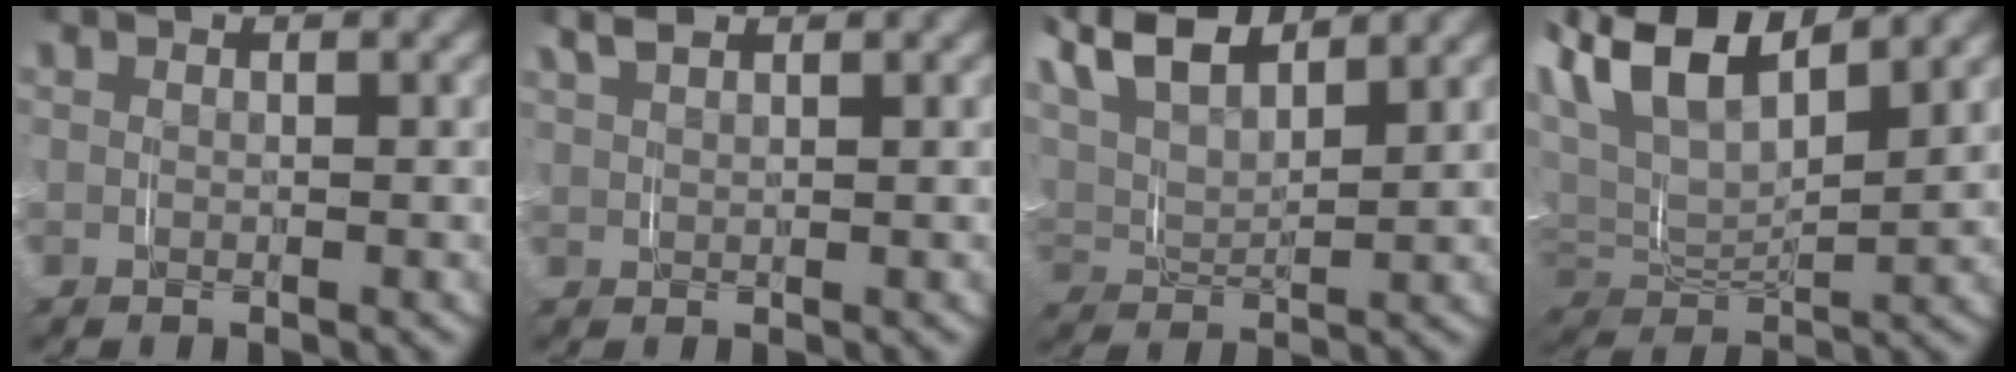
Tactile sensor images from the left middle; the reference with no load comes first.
{"total": 1.4, "force": [1.3, 0.2, 0.5], "torque": [-0.012, 0.002, 0.026]}
{"total": 7.7, "force": [4.3, 4.1, 4.9], "torque": [-0.123, 0.004, 0.066]}
{"total": 11.6, "force": [4.0, 8.2, 7.2], "torque": [-0.172, -0.002, 0.056]}